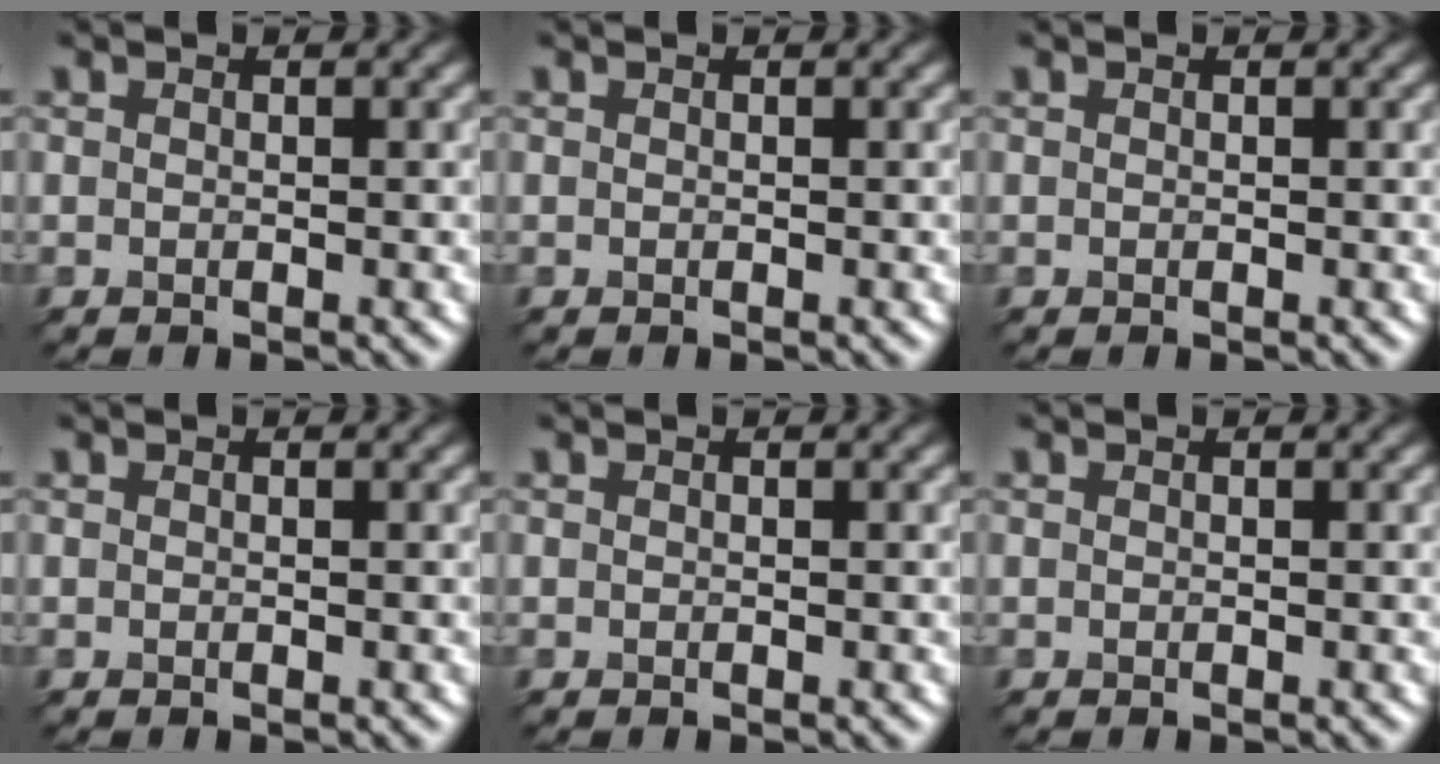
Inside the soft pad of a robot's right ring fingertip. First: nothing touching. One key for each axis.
{"total": 0.0}
{"total": 0.0}
{"total": 0.0}
{"total": 0.0}
{"total": 0.0}